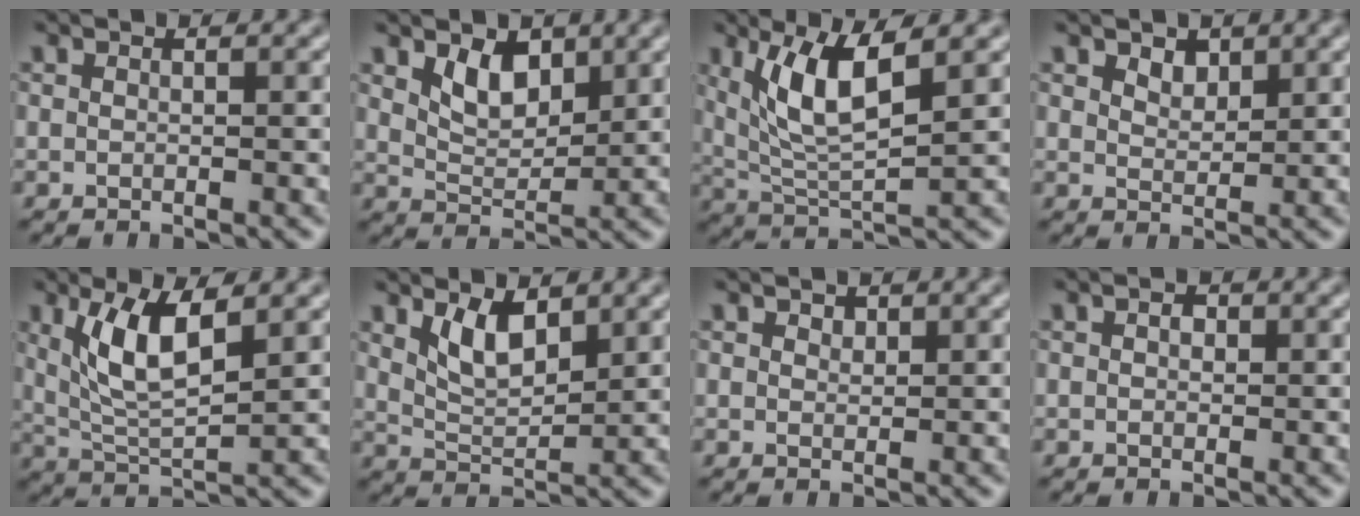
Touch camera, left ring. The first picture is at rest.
{"total": 3.3, "force": [1.8, 1.9, 2.0], "torque": [-0.044, -0.007, 0.033]}
{"total": 5.9, "force": [2.3, 1.7, 5.2], "torque": [-0.106, -0.007, 0.049]}
{"total": 1.6, "force": [1.1, 0.9, 0.7], "torque": [-0.012, -0.002, 0.021]}
{"total": 5.5, "force": [2.0, 1.7, 4.8], "torque": [-0.101, -0.005, 0.042]}
{"total": 3.6, "force": [2.0, 1.5, 2.6], "torque": [-0.053, -0.008, 0.042]}
{"total": 0.9, "force": [0.6, 0.5, 0.2], "torque": [-0.004, -0.002, 0.010]}
{"total": 1.1, "force": [0.3, 0.8, 0.7], "torque": [-0.007, -0.003, 0.000]}